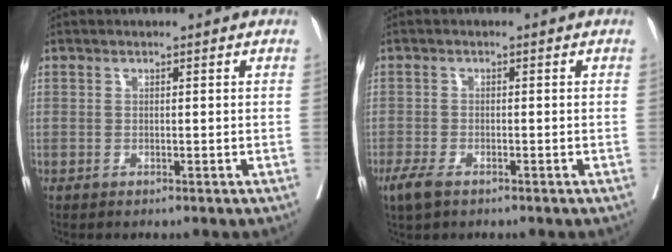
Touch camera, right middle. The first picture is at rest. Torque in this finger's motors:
{"motor_torque": [0.67, -0.62, 0.11, 0.02]}